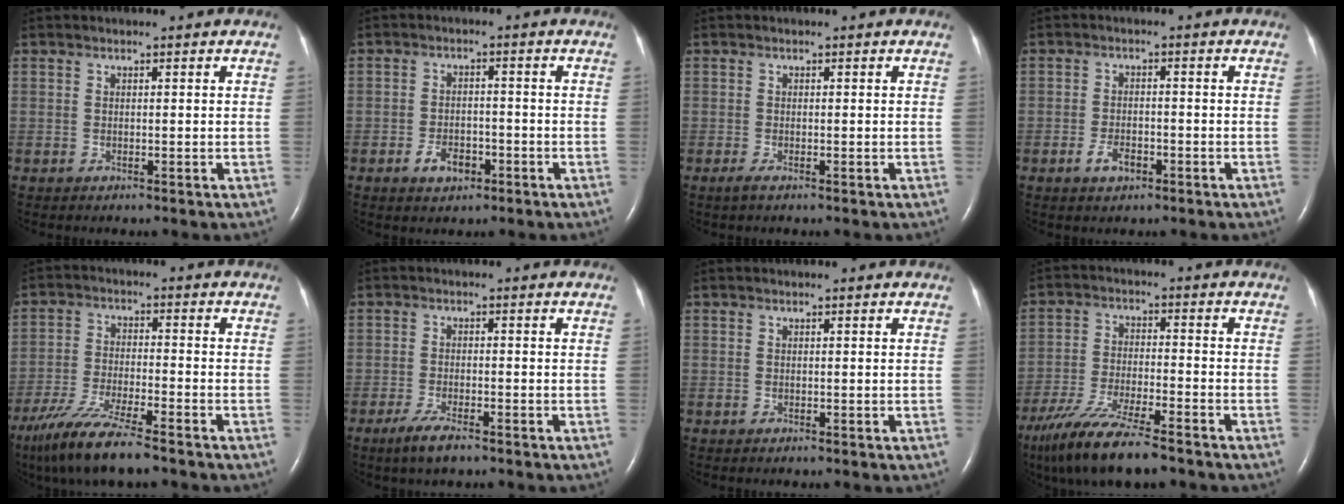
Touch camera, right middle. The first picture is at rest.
{"total": 4.0, "force": [-2.2, 2.4, 2.5], "torque": [-0.045, 0.003, -0.033]}
{"total": 1.0, "force": [-0.6, 0.1, 0.7], "torque": [-0.024, -0.005, -0.015]}
{"total": 3.2, "force": [-1.7, 1.6, 2.1], "torque": [-0.046, 0.002, -0.029]}
{"total": 11.1, "force": [-8.5, 0.9, 7.0], "torque": [-0.136, -0.034, -0.150]}
{"total": 4.2, "force": [-2.9, 0.8, 2.9], "torque": [-0.068, -0.008, -0.052]}
{"total": 0.0}
{"total": 13.5, "force": [-10.6, 1.8, 8.3], "torque": [-0.165, -0.039, -0.183]}